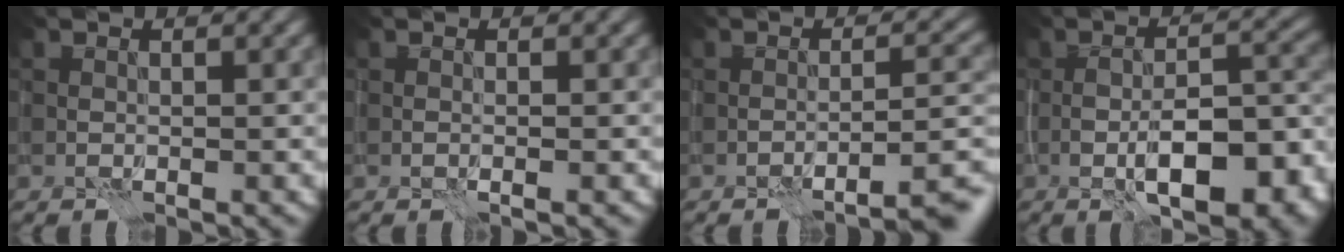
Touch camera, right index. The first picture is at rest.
{"total": 0.6, "force": [-0.3, 0.0, 0.5], "torque": [-0.009, -0.001, -0.006]}
{"total": 5.3, "force": [-3.7, 0.9, 3.7], "torque": [-0.038, 0.017, -0.054]}
{"total": 9.8, "force": [-3.4, 4.1, 8.2], "torque": [-0.129, -0.004, -0.048]}